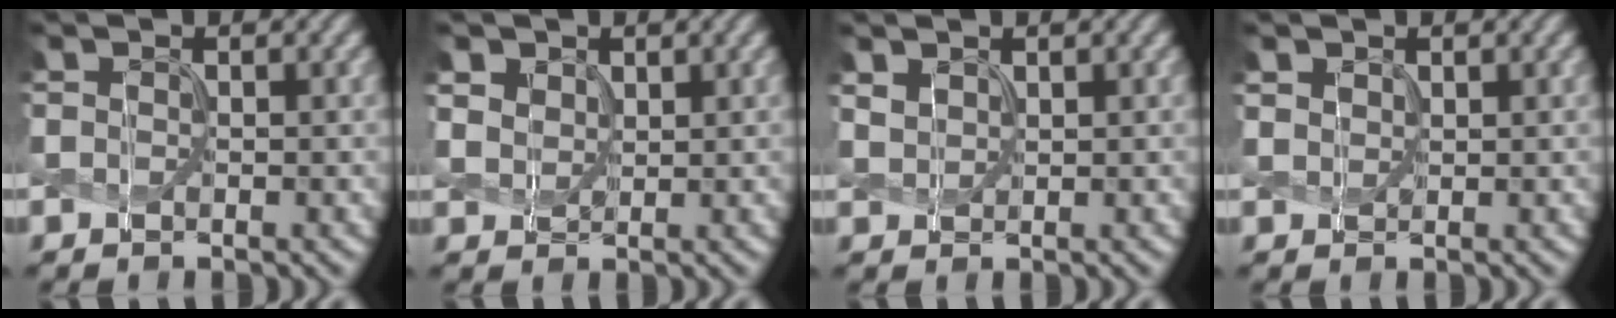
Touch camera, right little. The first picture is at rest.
{"total": 2.6, "force": [1.7, 1.7, 0.9], "torque": [-0.038, -0.002, 0.041]}
{"total": 1.3, "force": [1.1, 0.5, 0.4], "torque": [-0.017, 0.000, 0.029]}
{"total": 1.1, "force": [0.9, 0.6, 0.2], "torque": [-0.008, 0.000, 0.021]}